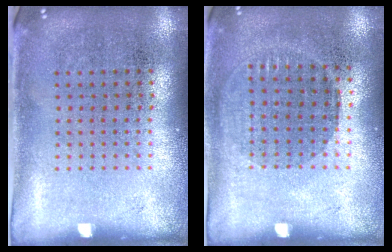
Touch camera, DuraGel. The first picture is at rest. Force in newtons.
{"total": 0.9, "press": 0.8, "slide": 0.4}